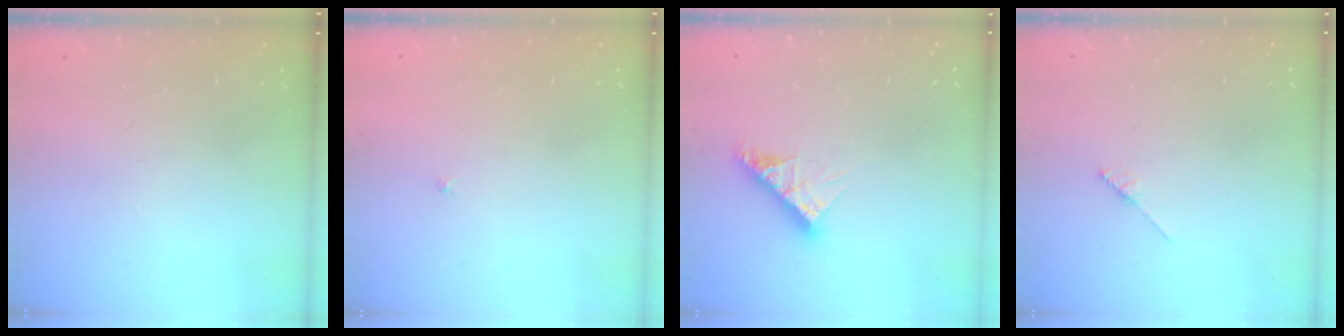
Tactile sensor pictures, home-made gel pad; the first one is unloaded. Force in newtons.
{"total": 0.9, "press": 0.9, "slide": 0.2}
{"total": 11.6, "press": 11.6, "slide": 1.2}
{"total": 2.2, "press": 2.2, "slide": 0.2}